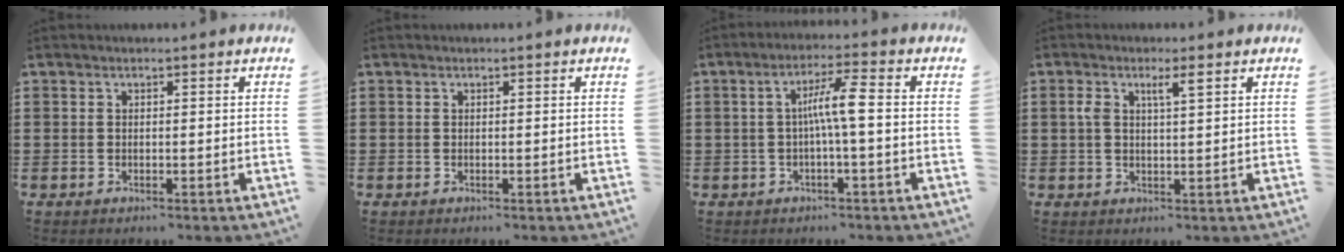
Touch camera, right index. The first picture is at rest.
{"total": 0.0}
{"total": 5.8, "force": [-0.3, 0.3, 5.7], "torque": [-0.109, 0.004, -0.013]}
{"total": 3.2, "force": [1.3, 0.8, 2.8], "torque": [-0.058, 0.006, 0.020]}